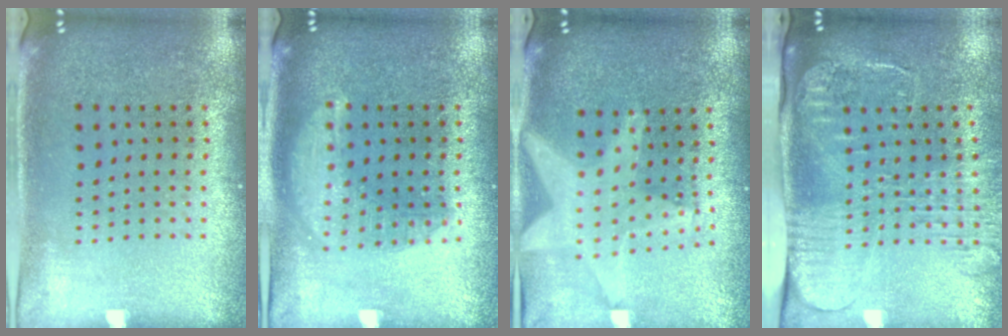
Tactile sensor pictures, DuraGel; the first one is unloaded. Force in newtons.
{"total": 1.3, "press": 1.3, "slide": 0.2}
{"total": 1.8, "press": 1.6, "slide": 0.8}
{"total": 2.6, "press": 2.1, "slide": 1.7}